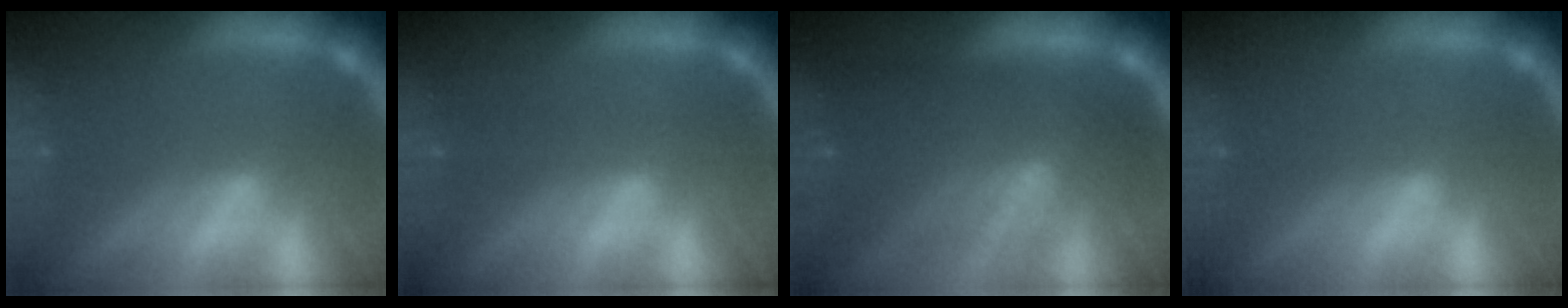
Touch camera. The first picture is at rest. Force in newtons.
{"total": 1.0}
{"total": 9.1}
{"total": 0.0}